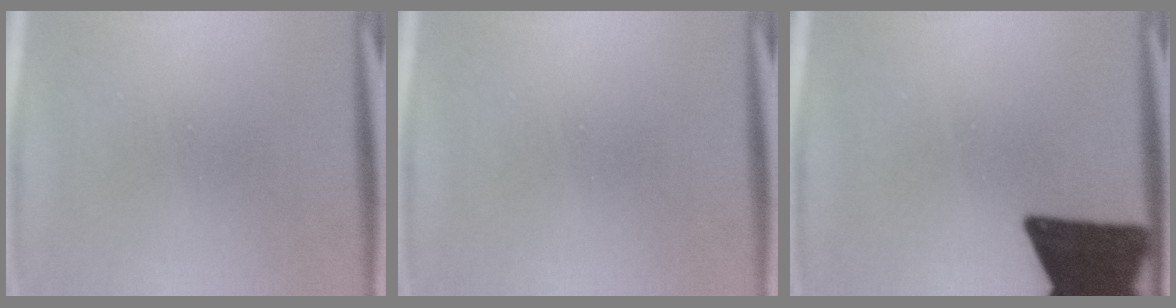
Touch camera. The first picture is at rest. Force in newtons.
{"total": 0.0}
{"total": 18.8}